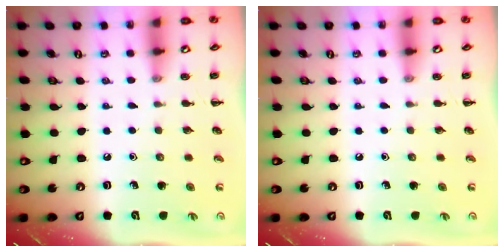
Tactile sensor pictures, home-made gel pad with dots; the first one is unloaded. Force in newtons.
{"total": 0.0}